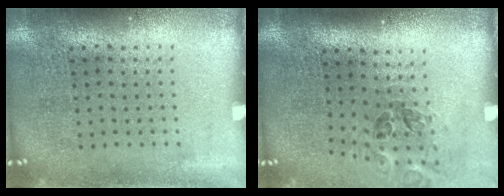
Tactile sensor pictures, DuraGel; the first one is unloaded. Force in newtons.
{"total": 1.2, "press": 1.1, "slide": 0.5}